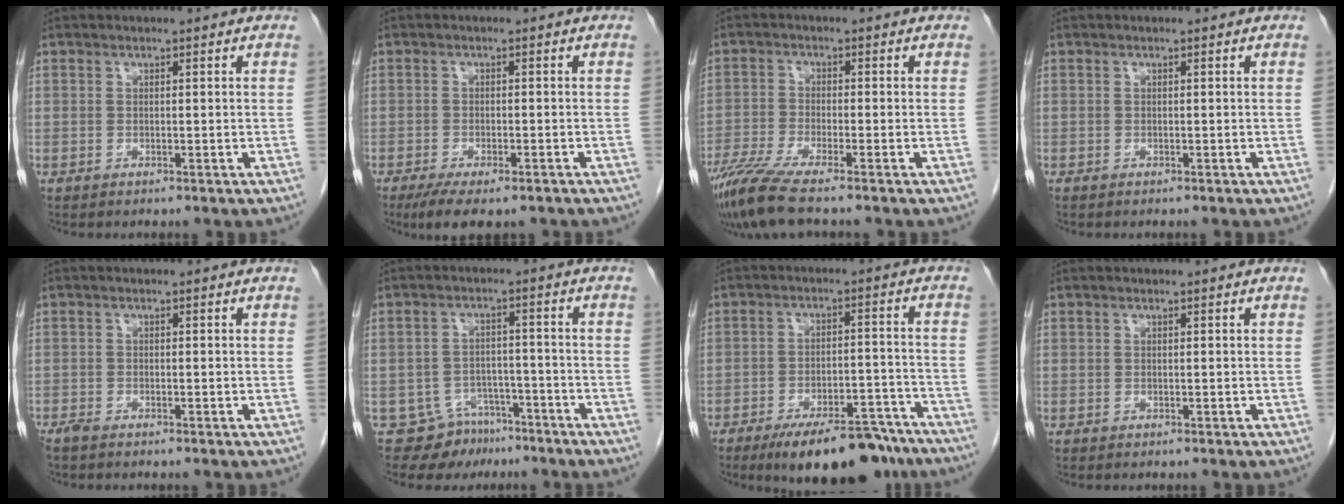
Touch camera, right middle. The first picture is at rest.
{"total": 7.8, "force": [-5.8, 2.4, 4.7], "torque": [-0.067, -0.012, -0.088]}
{"total": 7.4, "force": [-5.9, -0.3, 4.5], "torque": [-0.084, -0.023, -0.108]}
{"total": 0.0}
{"total": 1.2, "force": [-1.0, 0.2, 0.6], "torque": [-0.019, -0.004, -0.021]}
{"total": 6.4, "force": [-5.0, 4.1, -0.3], "torque": [0.014, 0.023, -0.076]}
{"total": 15.2, "force": [-12.2, 4.4, 7.9], "torque": [-0.081, 0.014, -0.178]}
{"total": 0.0}